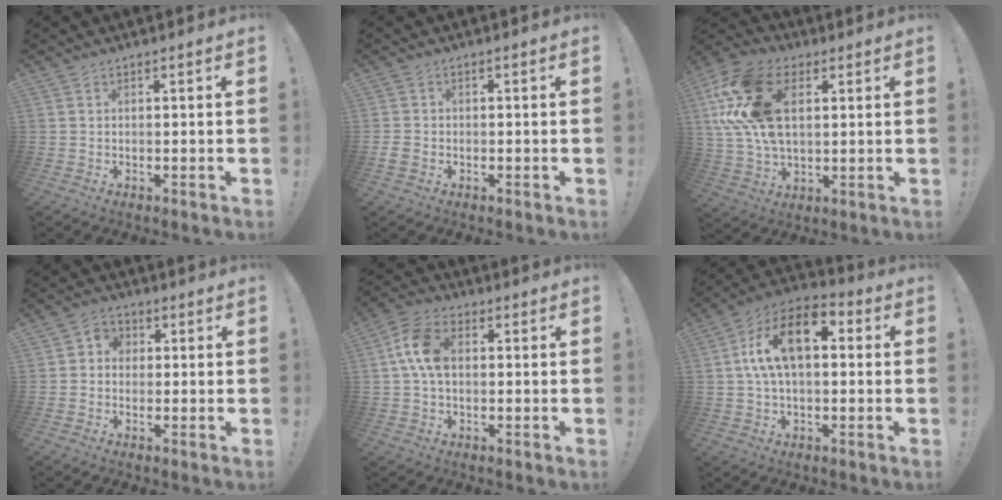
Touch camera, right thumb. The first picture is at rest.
{"total": 2.6, "force": [-0.9, 2.0, 1.4], "torque": [-0.025, 0.004, -0.016]}
{"total": 20.8, "force": [5.8, 13.3, 14.9], "torque": [-0.293, -0.007, 0.108]}
{"total": 3.8, "force": [-0.8, 3.5, 1.3], "torque": [-0.020, 0.013, -0.013]}
{"total": 10.7, "force": [0.8, 7.0, 8.1], "torque": [-0.149, 0.011, 0.017]}
{"total": 15.6, "force": [3.7, 8.4, 12.6], "torque": [-0.218, -0.001, 0.061]}